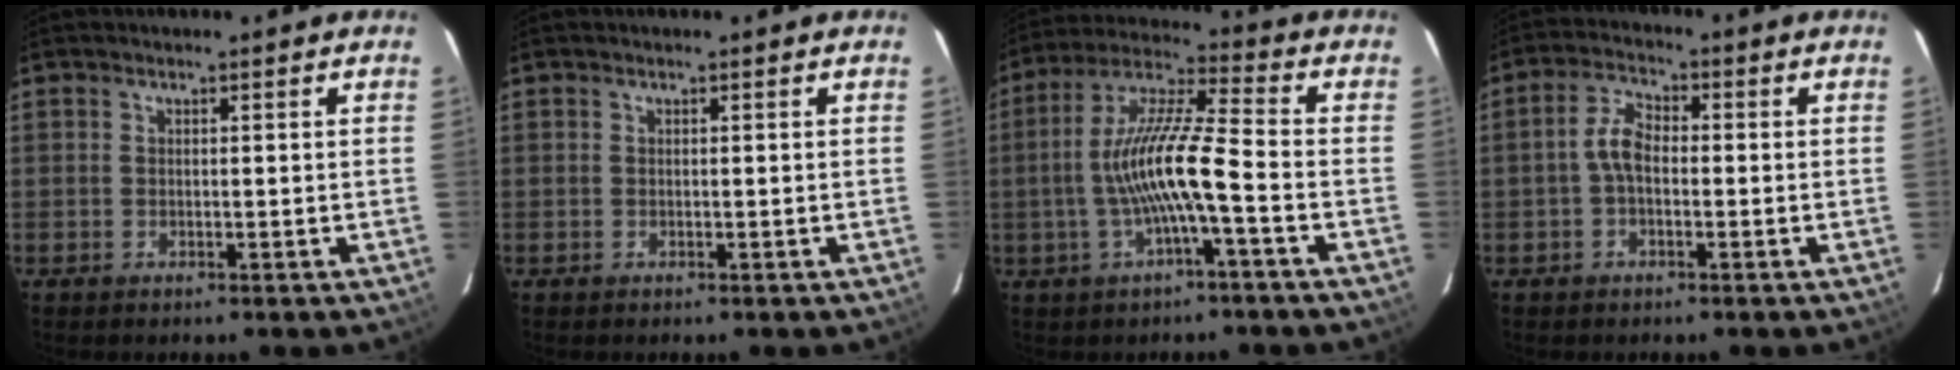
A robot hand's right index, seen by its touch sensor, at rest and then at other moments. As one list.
[{"total": 0.0}, {"total": 12.0, "force": [-3.0, 1.0, 11.6], "torque": [-0.233, 0.011, -0.056]}, {"total": 4.4, "force": [-0.8, 2.5, 3.6], "torque": [-0.075, 0.017, -0.016]}]